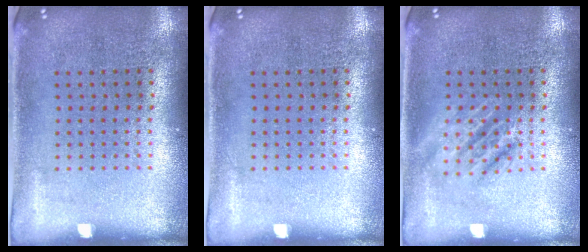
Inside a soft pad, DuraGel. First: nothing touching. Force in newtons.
{"total": 0.0}
{"total": 2.1, "press": 2.1, "slide": 0.2}